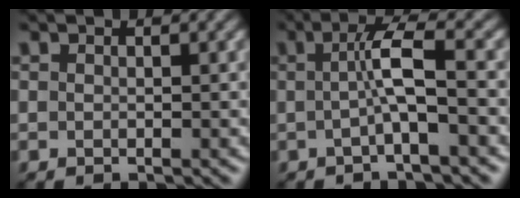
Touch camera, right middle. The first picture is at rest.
{"total": 3.7, "force": [-0.2, 0.5, 3.7], "torque": [-0.066, 0.008, -0.008]}